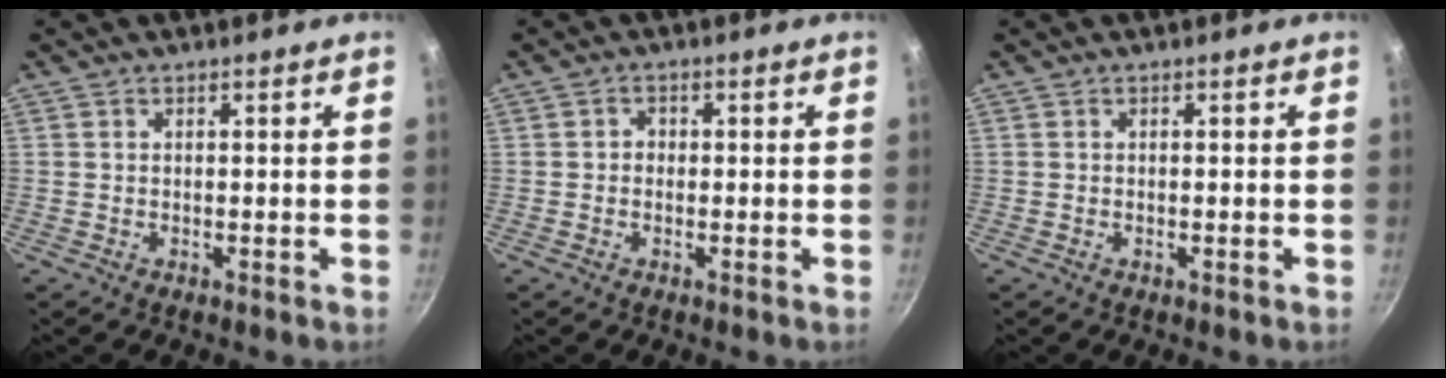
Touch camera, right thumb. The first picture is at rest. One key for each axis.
{"total": 1.5, "fx": -0.2, "fy": 1.3, "fz": 0.6, "tx": -0.004, "ty": 0.004, "tz": -0.007}
{"total": 0.0}